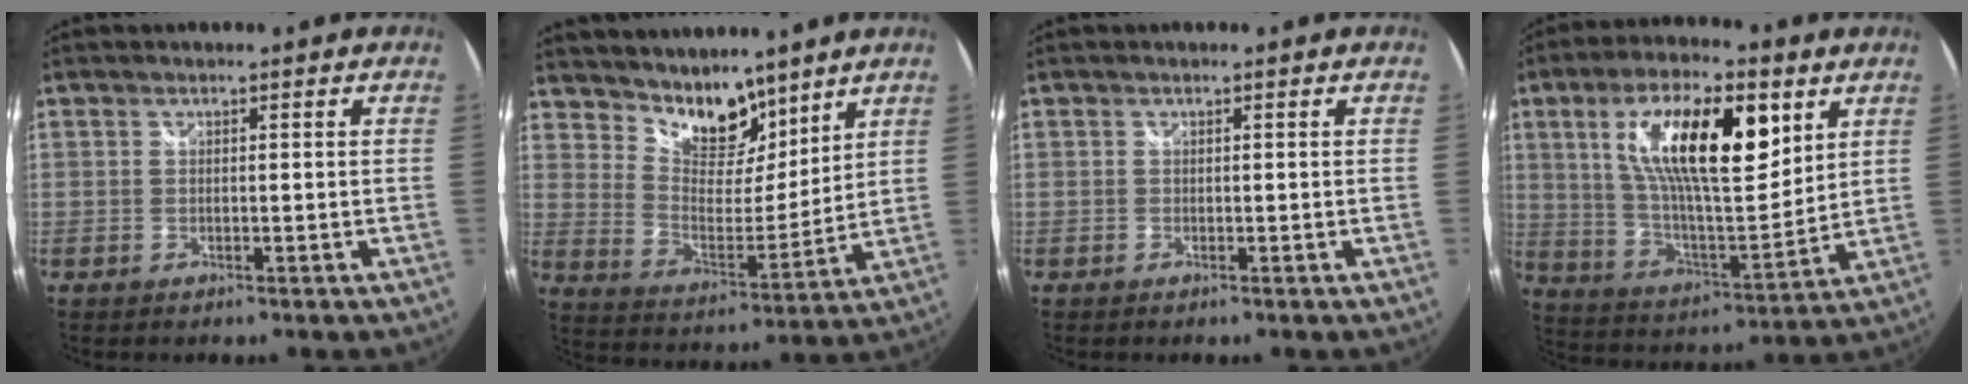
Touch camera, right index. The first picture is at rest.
{"total": 12.5, "force": [9.7, 6.0, 5.0], "torque": [-0.089, 0.003, 0.175]}
{"total": 0.0}
{"total": 20.6, "force": [8.1, 7.3, 17.5], "torque": [-0.308, 0.009, 0.144]}